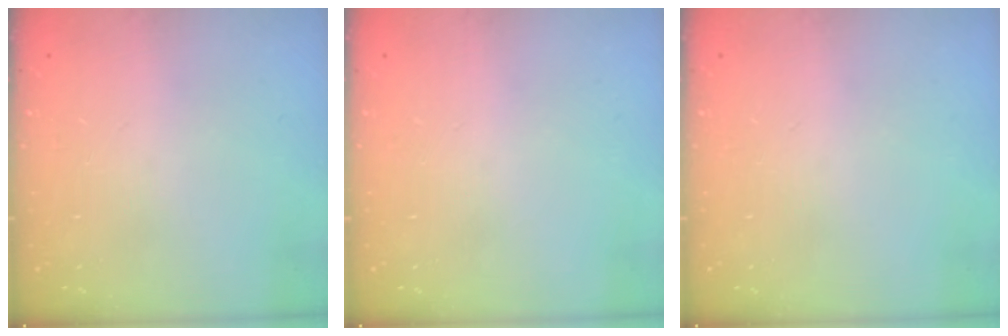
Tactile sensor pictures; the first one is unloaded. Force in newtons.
{"total": 0.0}
{"total": 0.0}